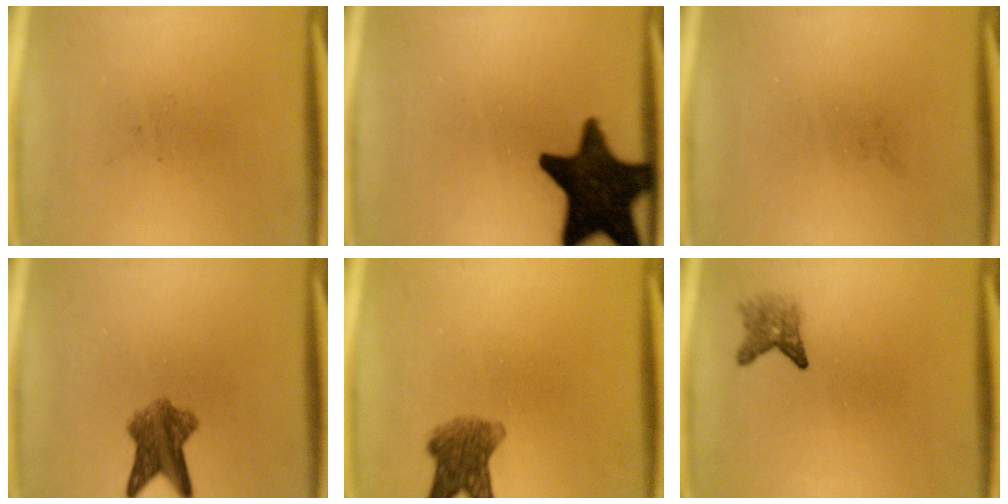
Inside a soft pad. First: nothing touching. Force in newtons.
{"total": 17.8}
{"total": 0.0}
{"total": 6.1}
{"total": 6.1}
{"total": 2.4}